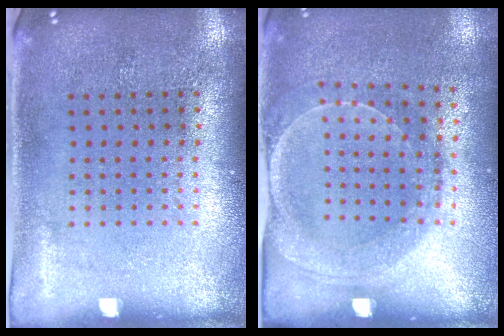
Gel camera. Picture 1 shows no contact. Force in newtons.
{"total": 1.5, "press": 1.5, "slide": 0.3}